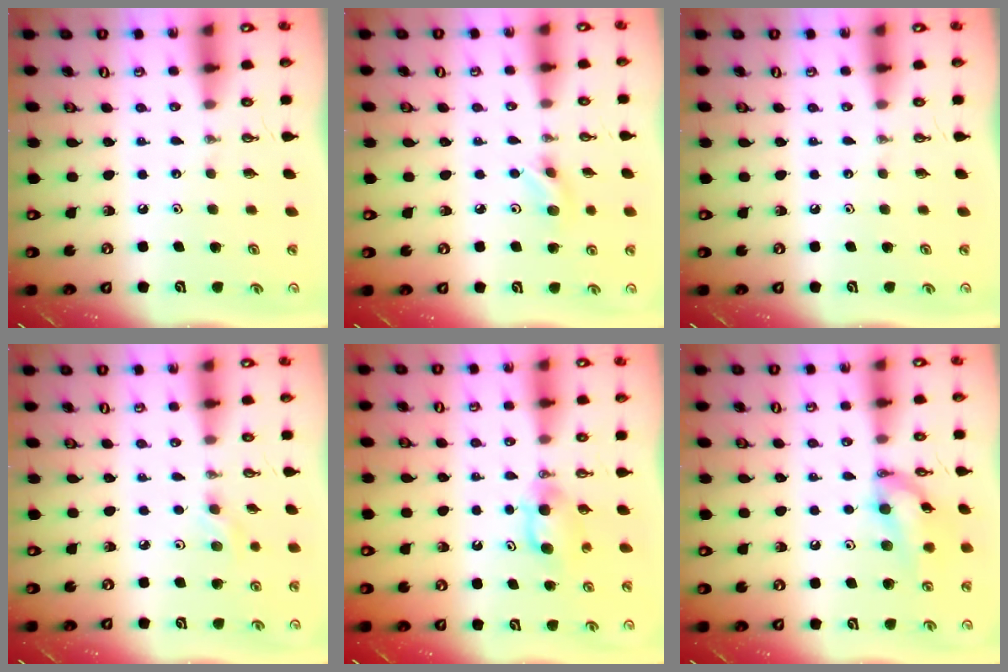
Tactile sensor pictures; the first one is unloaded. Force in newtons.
{"total": 5.7, "press": 5.7, "slide": 0.6}
{"total": 0.0}
{"total": 2.8, "press": 2.7, "slide": 0.8}
{"total": 5.2, "press": 5.1, "slide": 0.9}
{"total": 12.7, "press": 12.7, "slide": 1.0}